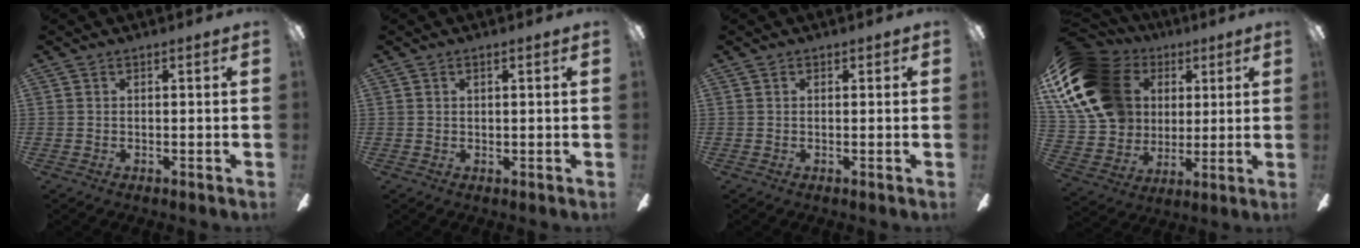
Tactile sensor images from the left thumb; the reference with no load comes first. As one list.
[{"total": 0.8, "force": [0.6, 0.3, 0.4], "torque": [-0.009, 0.001, 0.010]}, {"total": 0.7, "force": [0.5, 0.5, 0.1], "torque": [-0.003, 0.002, 0.010]}, {"total": 22.7, "force": [7.4, 17.4, 12.5], "torque": [-0.255, -0.013, 0.148]}]